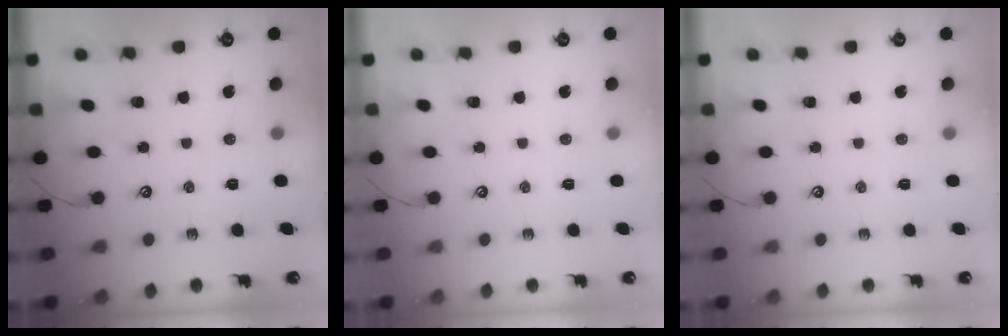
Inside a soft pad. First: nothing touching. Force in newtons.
{"total": 0.0}
{"total": 0.0}